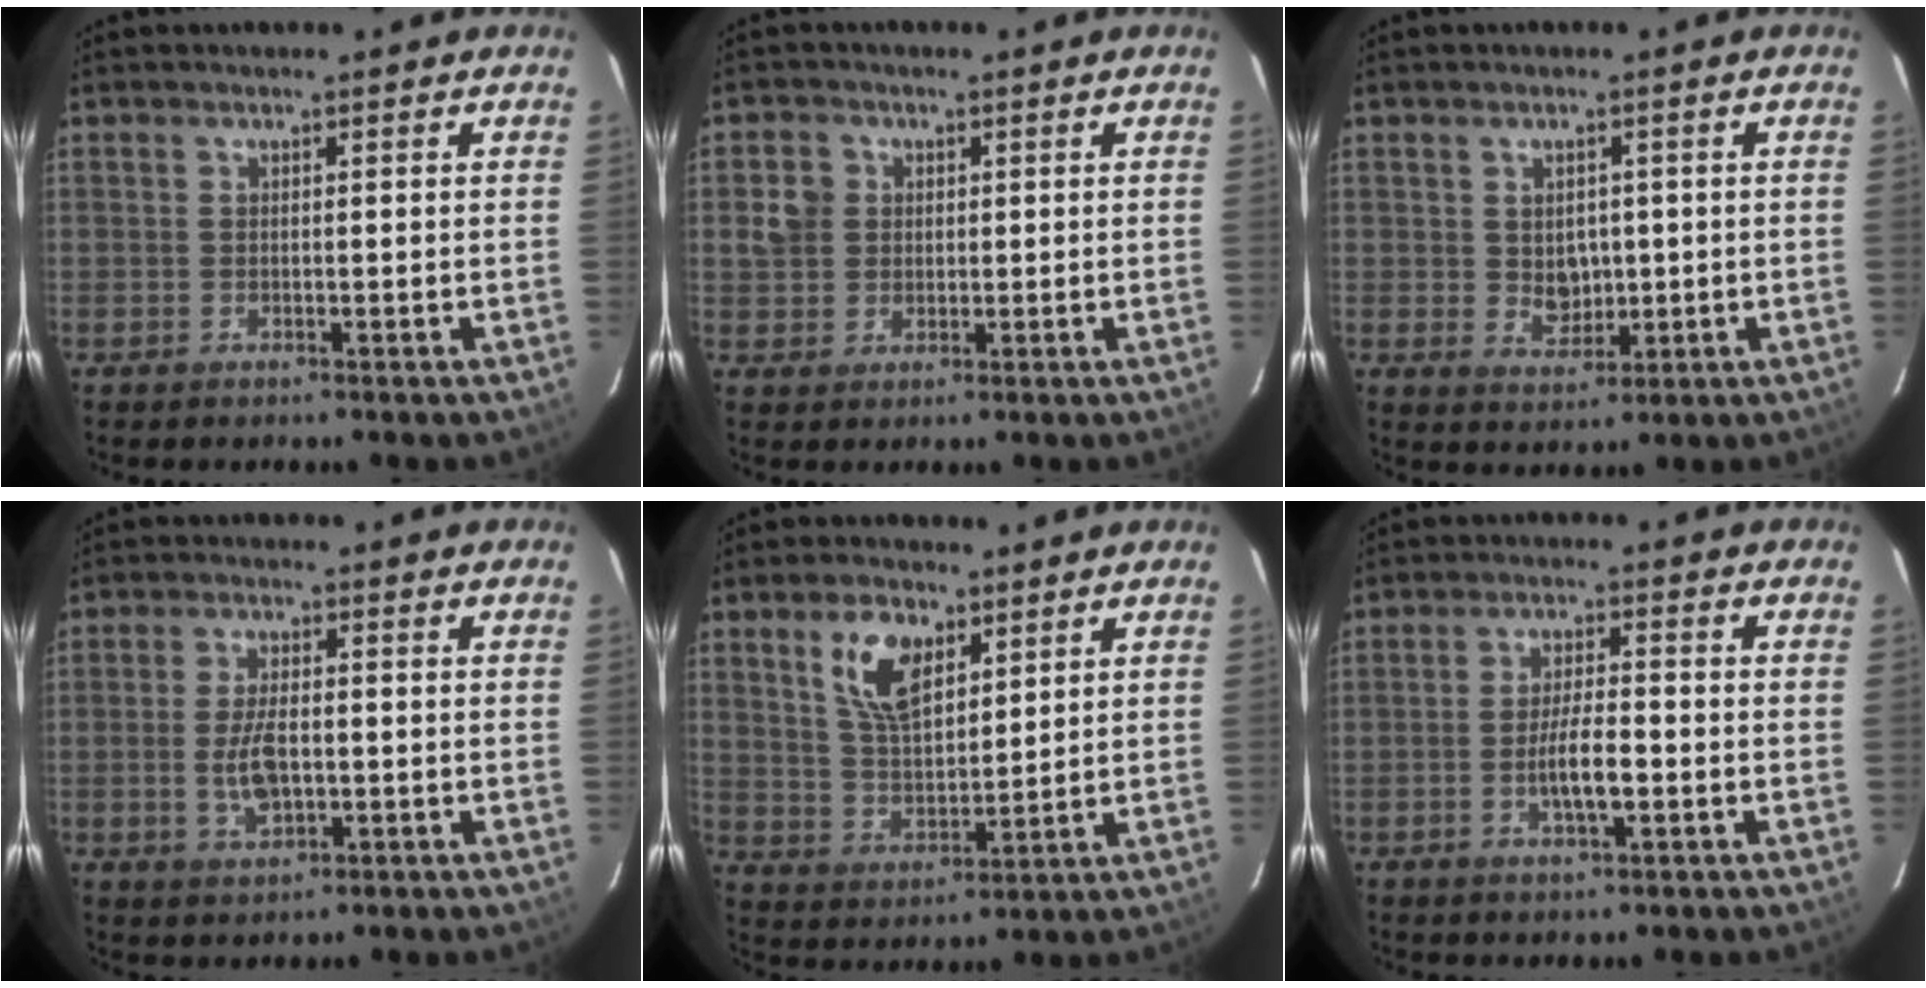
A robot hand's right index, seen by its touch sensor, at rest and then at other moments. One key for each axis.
{"total": 4.5, "fx": 0.7, "fy": 4.2, "fz": 1.3, "tx": -0.016, "ty": 0.019, "tz": 0.015}
{"total": 4.5, "fx": 0.2, "fy": 3.8, "fz": 2.4, "tx": -0.039, "ty": -0.001, "tz": 0.012}
{"total": 6.3, "fx": -1.1, "fy": 3.1, "fz": 5.4, "tx": -0.109, "ty": -0.005, "tz": -0.015}
{"total": 9.7, "fx": 4.9, "fy": 5.1, "fz": 6.7, "tx": -0.125, "ty": 0.011, "tz": 0.101}
{"total": 5.9, "fx": -1.9, "fy": 1.4, "fz": 5.4, "tx": -0.102, "ty": -0.002, "tz": -0.030}